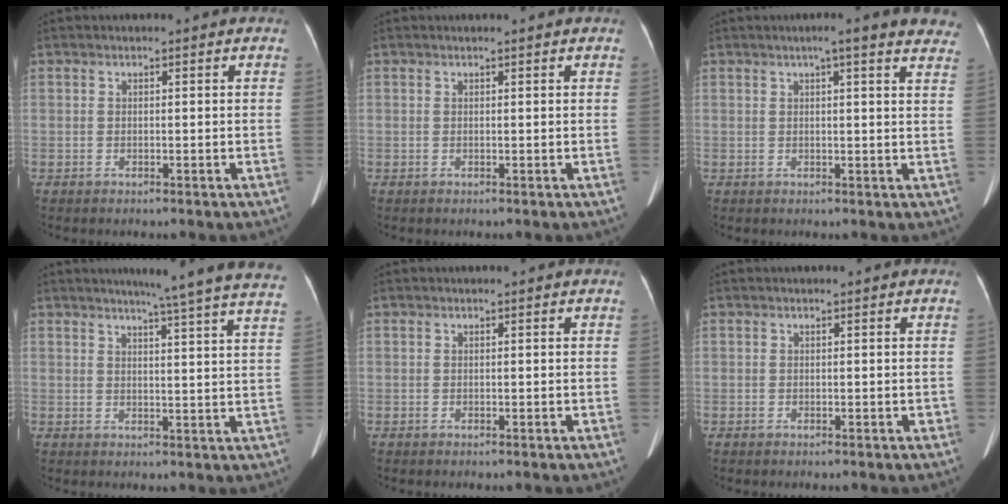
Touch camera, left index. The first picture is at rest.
{"total": 1.1, "force": [1.0, -0.1, 0.3], "torque": [-0.010, 0.010, 0.018]}
{"total": 11.3, "force": [9.3, 1.2, 6.4], "torque": [-0.065, 0.009, 0.092]}
{"total": 16.8, "force": [14.9, -1.6, 7.6], "torque": [-0.109, -0.053, 0.167]}
{"total": 0.0}
{"total": 0.0}